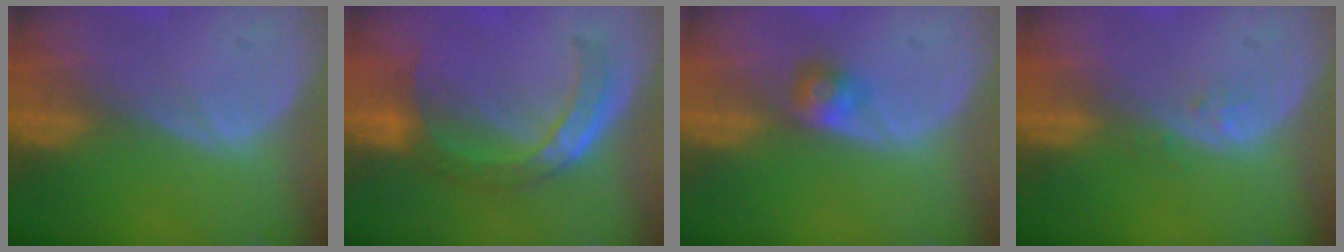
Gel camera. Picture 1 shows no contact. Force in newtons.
{"total": 6.7, "press": 6.4, "slide": 1.9}
{"total": 2.5, "press": 2.4, "slide": 0.7}
{"total": 0.9, "press": 0.9, "slide": 0.2}